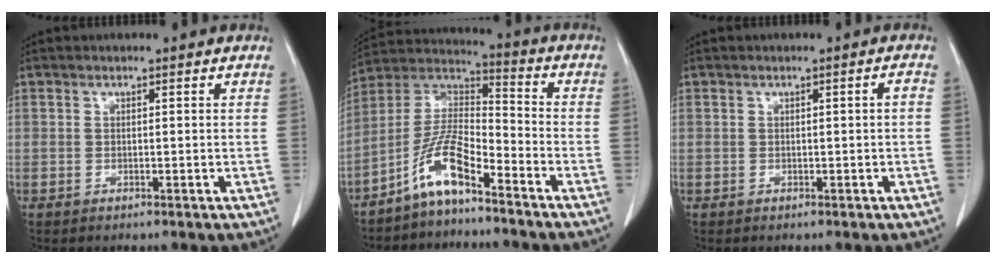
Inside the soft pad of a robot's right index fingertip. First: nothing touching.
{"total": 9.3, "force": [-6.3, 2.2, 6.5], "torque": [-0.135, 0.019, -0.123]}
{"total": 1.0, "force": [-0.2, 0.0, 1.0], "torque": [-0.014, 0.001, 0.000]}